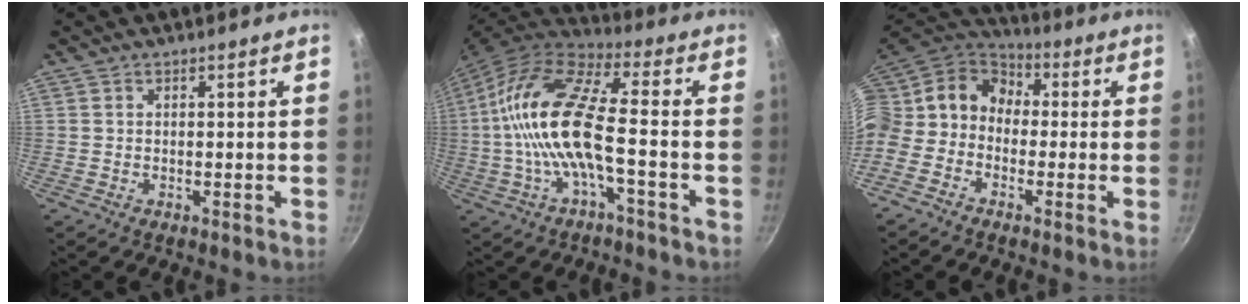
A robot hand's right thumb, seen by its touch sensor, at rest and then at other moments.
{"total": 16.9, "force": [-2.3, 5.6, 15.8], "torque": [-0.316, 0.036, -0.058]}
{"total": 16.6, "force": [-0.6, 13.6, 9.5], "torque": [-0.191, 0.057, -0.037]}